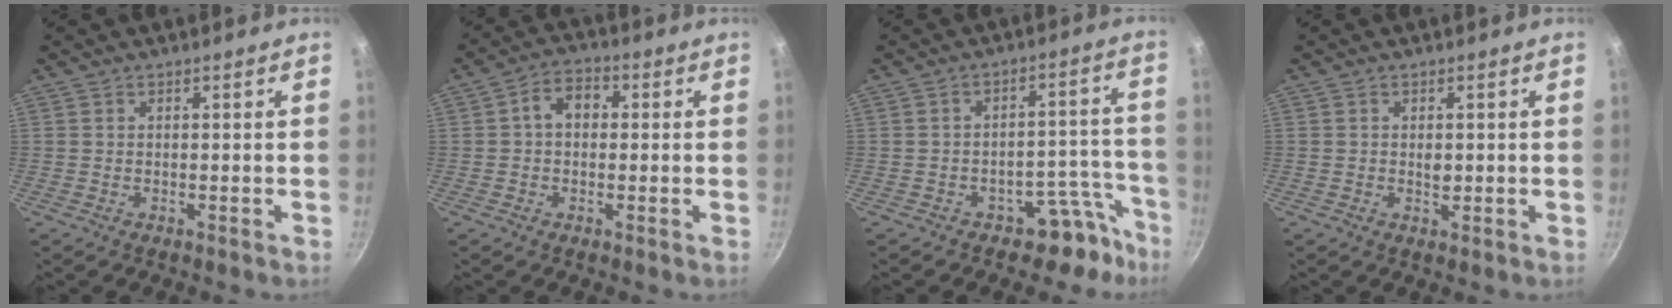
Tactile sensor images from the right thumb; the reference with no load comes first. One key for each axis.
{"total": 5.9, "fx": 0.7, "fy": 4.3, "fz": 3.9, "tx": -0.041, "ty": 0.014, "tz": 0.000}
{"total": 8.4, "fx": -5.9, "fy": 5.1, "fz": 3.1, "tx": 0.042, "ty": 0.074, "tz": -0.069}
{"total": 1.6, "fx": 0.2, "fy": 1.0, "fz": 1.2, "tx": -0.016, "ty": 0.000, "tz": 0.002}